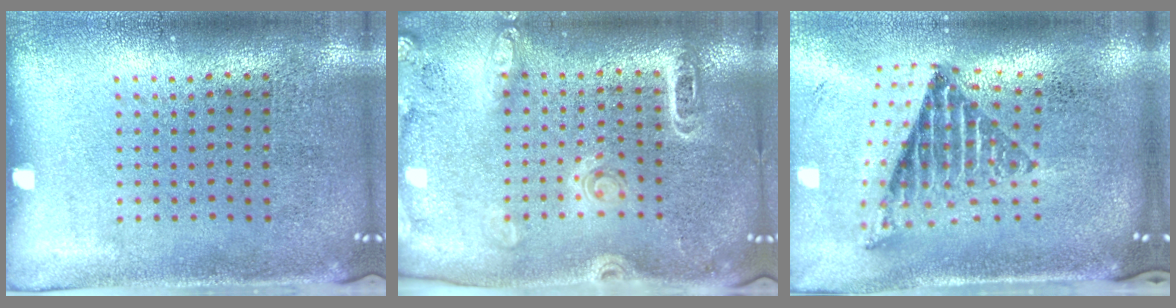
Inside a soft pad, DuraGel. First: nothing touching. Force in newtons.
{"total": 1.8, "press": 1.7, "slide": 0.4}
{"total": 1.7, "press": 1.4, "slide": 1.1}